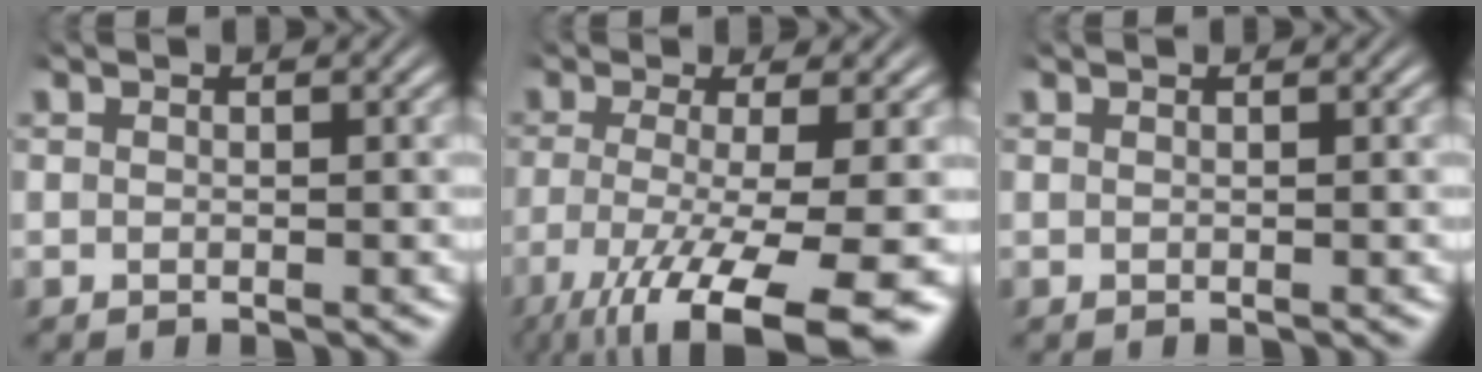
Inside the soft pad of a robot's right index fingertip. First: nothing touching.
{"total": 8.6, "force": [-4.5, 2.4, 6.9], "torque": [-0.116, -0.044, -0.043]}
{"total": 0.6, "force": [0.2, -0.4, -0.4], "torque": [0.009, 0.002, 0.004]}